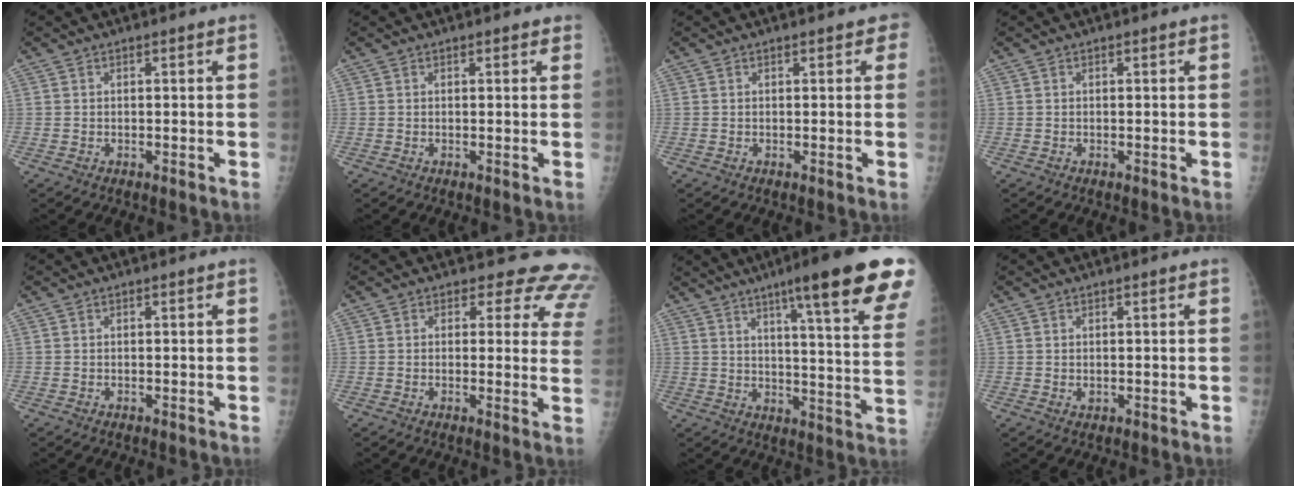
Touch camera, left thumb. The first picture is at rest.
{"total": 1.2, "force": [0.9, 0.5, 0.5], "torque": [0.000, 0.000, 0.008]}
{"total": 1.6, "force": [0.9, 1.0, 1.0], "torque": [0.007, 0.001, 0.006]}
{"total": 0.0}
{"total": 0.0}
{"total": 11.5, "force": [9.4, 5.8, 3.2], "torque": [0.018, -0.047, 0.070]}
{"total": 22.4, "force": [14.2, 2.2, 17.1], "torque": [-0.216, -0.056, 0.185]}
{"total": 0.9, "force": [0.2, 0.5, 0.6], "torque": [-0.007, -0.003, 0.008]}